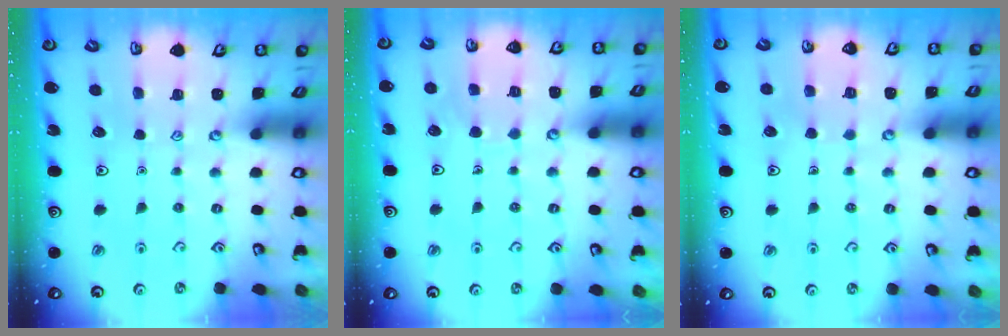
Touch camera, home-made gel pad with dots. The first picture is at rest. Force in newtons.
{"total": 4.7, "press": 4.7, "slide": 0.3}
{"total": 4.9, "press": 4.9, "slide": 0.4}